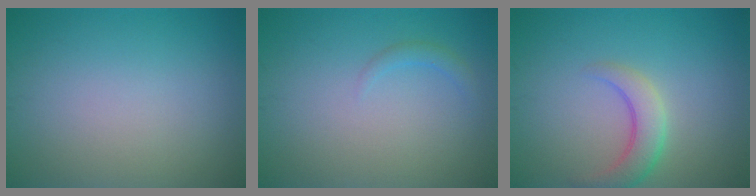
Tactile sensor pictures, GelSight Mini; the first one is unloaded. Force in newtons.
{"total": 1.0, "press": 1.0, "slide": 0.1}
{"total": 3.4, "press": 3.4, "slide": 0.1}